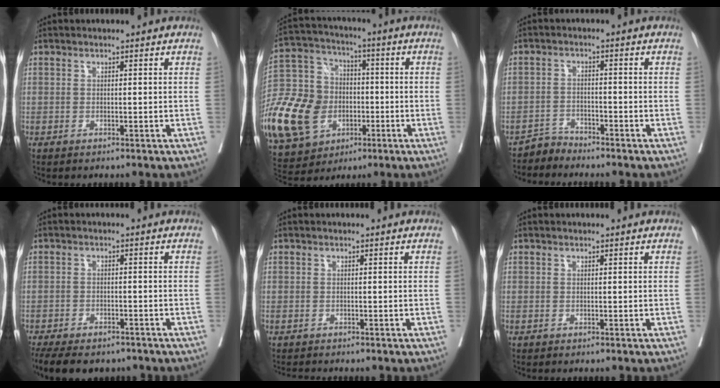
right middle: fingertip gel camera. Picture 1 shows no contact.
{"total": 28.0, "force": [-9.1, 21.5, 15.4], "torque": [-0.444, 0.024, -0.155]}
{"total": 2.5, "force": [-2.3, 0.2, -1.1], "torque": [0.030, -0.008, -0.042]}
{"total": 12.7, "force": [-10.0, 5.2, 5.9], "torque": [-0.127, -0.013, -0.138]}
{"total": 0.7, "force": [-0.7, 0.1, -0.1], "torque": [-0.002, -0.004, -0.011]}
{"total": 0.0}